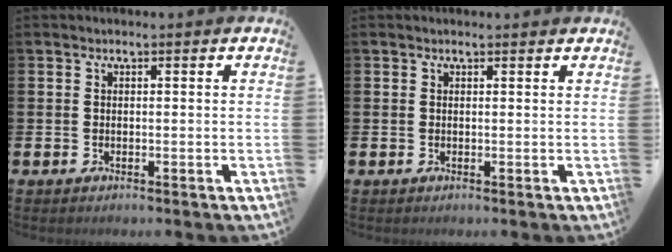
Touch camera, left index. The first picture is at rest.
{"total": 0.5, "force": [0.5, 0.1, 0.1], "torque": [0.007, -0.002, 0.008]}